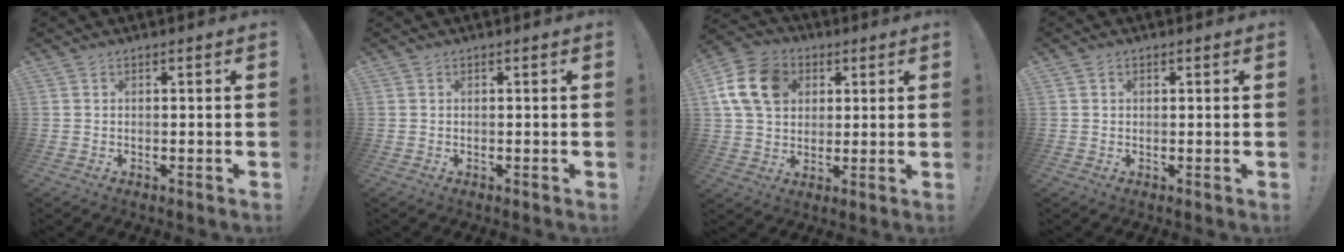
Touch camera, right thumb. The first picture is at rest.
{"total": 0.0}
{"total": 15.4, "force": [5.0, 12.1, 8.2], "torque": [-0.137, -0.004, 0.103]}
{"total": 0.7, "force": [0.4, 0.6, 0.2], "torque": [0.004, -0.001, 0.006]}